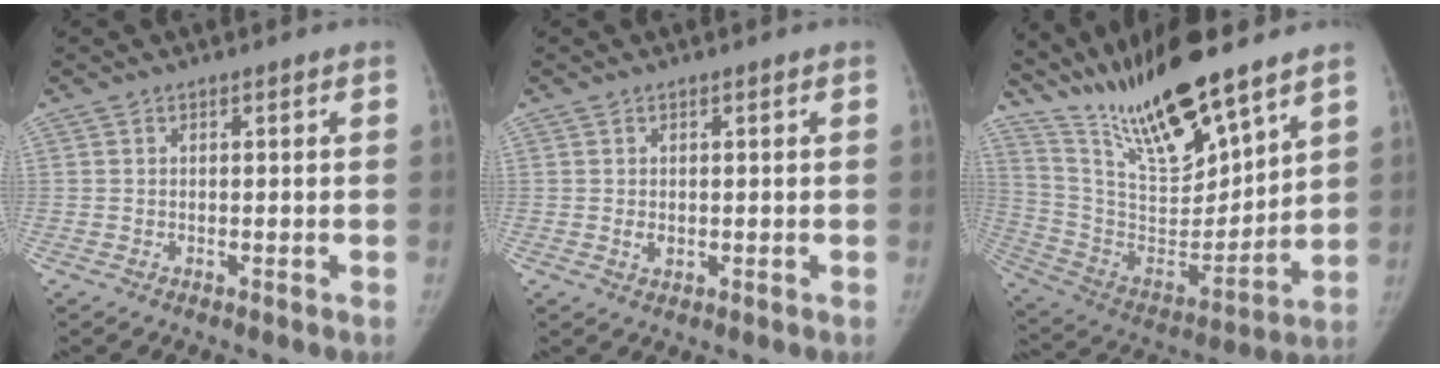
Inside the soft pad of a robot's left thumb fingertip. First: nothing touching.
{"total": 1.4, "force": [0.1, 0.9, 1.0], "torque": [-0.010, -0.002, 0.006]}
{"total": 21.8, "force": [17.4, 4.7, 12.3], "torque": [-0.188, -0.092, 0.325]}